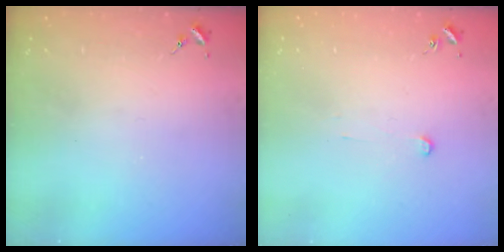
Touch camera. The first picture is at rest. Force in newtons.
{"total": 2.6, "press": 2.6, "slide": 0.2}